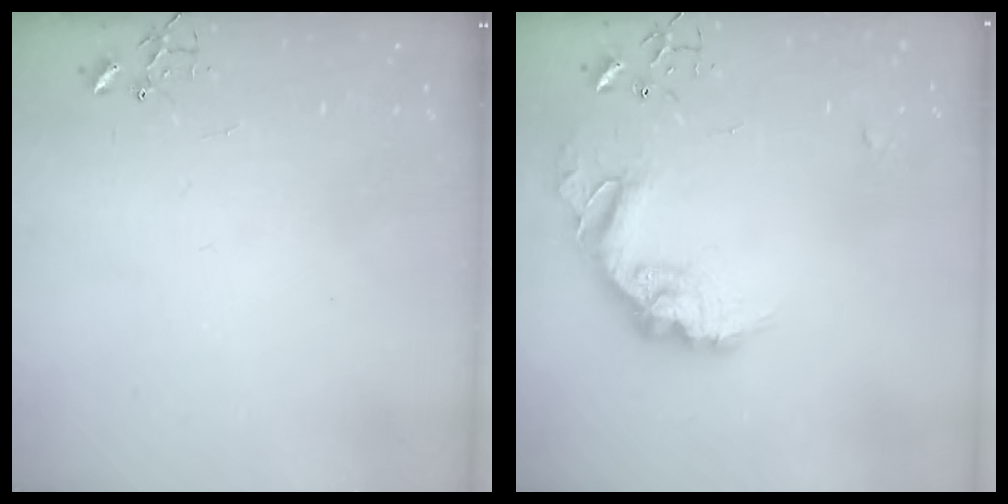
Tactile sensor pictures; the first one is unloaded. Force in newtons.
{"total": 16.4, "press": 16.4, "slide": 0.8}